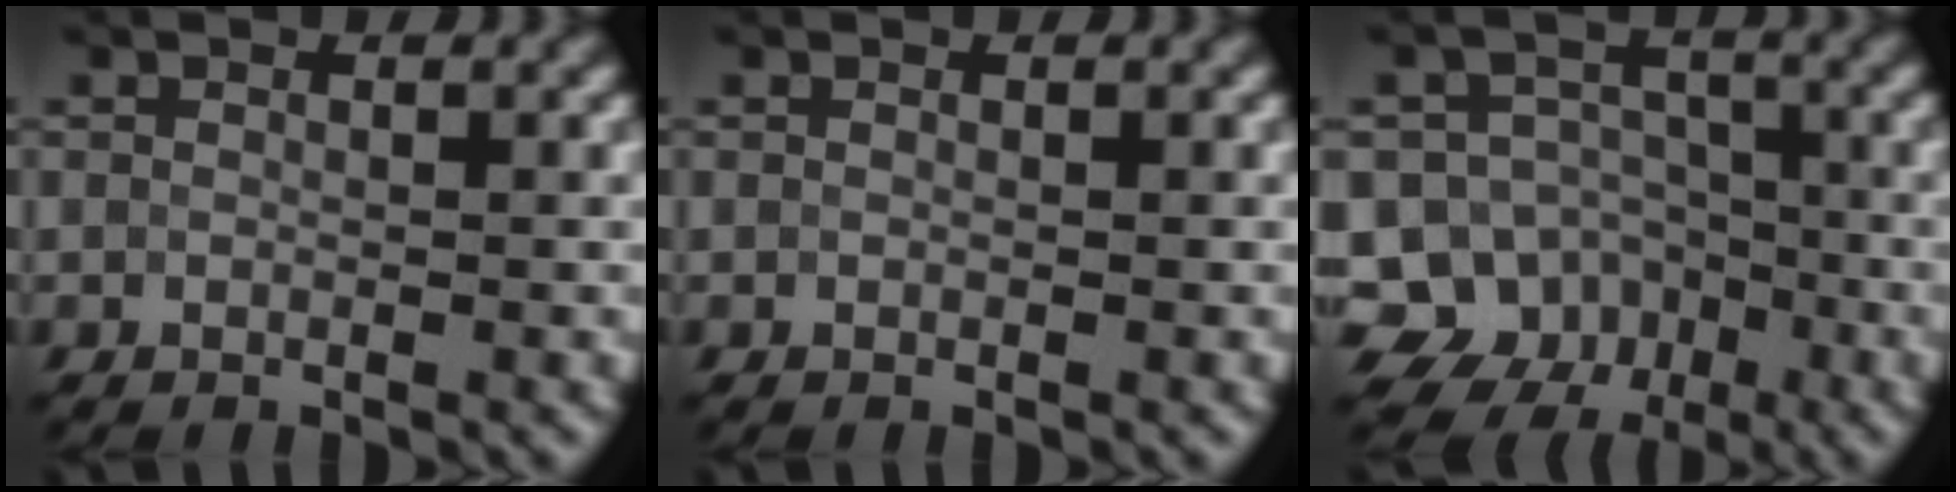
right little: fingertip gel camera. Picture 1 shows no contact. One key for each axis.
{"total": 0.0}
{"total": 10.2, "fx": -5.5, "fy": 8.4, "fz": 1.8, "tx": -0.019, "ty": -0.004, "tz": -0.105}